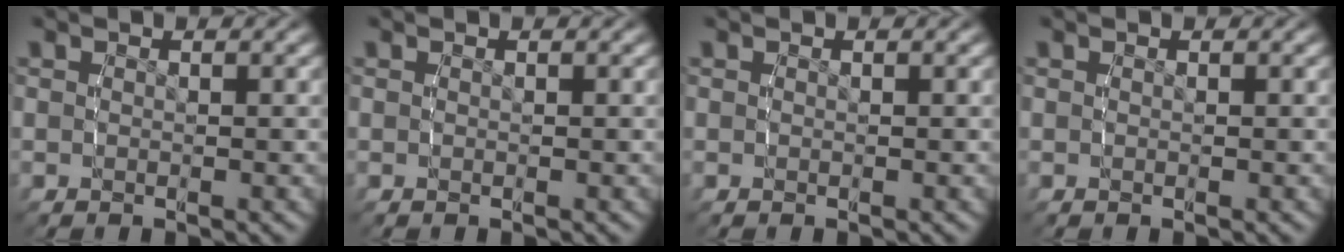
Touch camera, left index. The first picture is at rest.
{"total": 0.0}
{"total": 0.0}
{"total": 0.0}